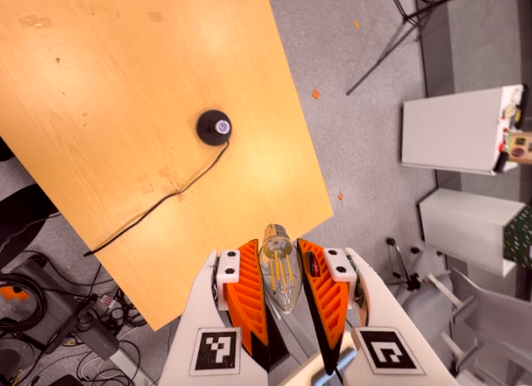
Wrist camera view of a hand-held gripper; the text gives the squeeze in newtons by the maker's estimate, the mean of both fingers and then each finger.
{"total": 8.5, "left": 7.7, "right": 9.3}